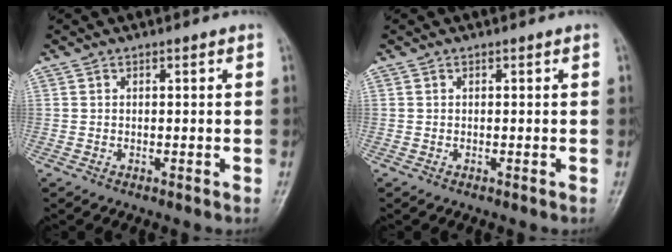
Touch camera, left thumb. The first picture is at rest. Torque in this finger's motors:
{"motor_torque": [0.31, -0.08, -0.12, -0.11, 0.01]}